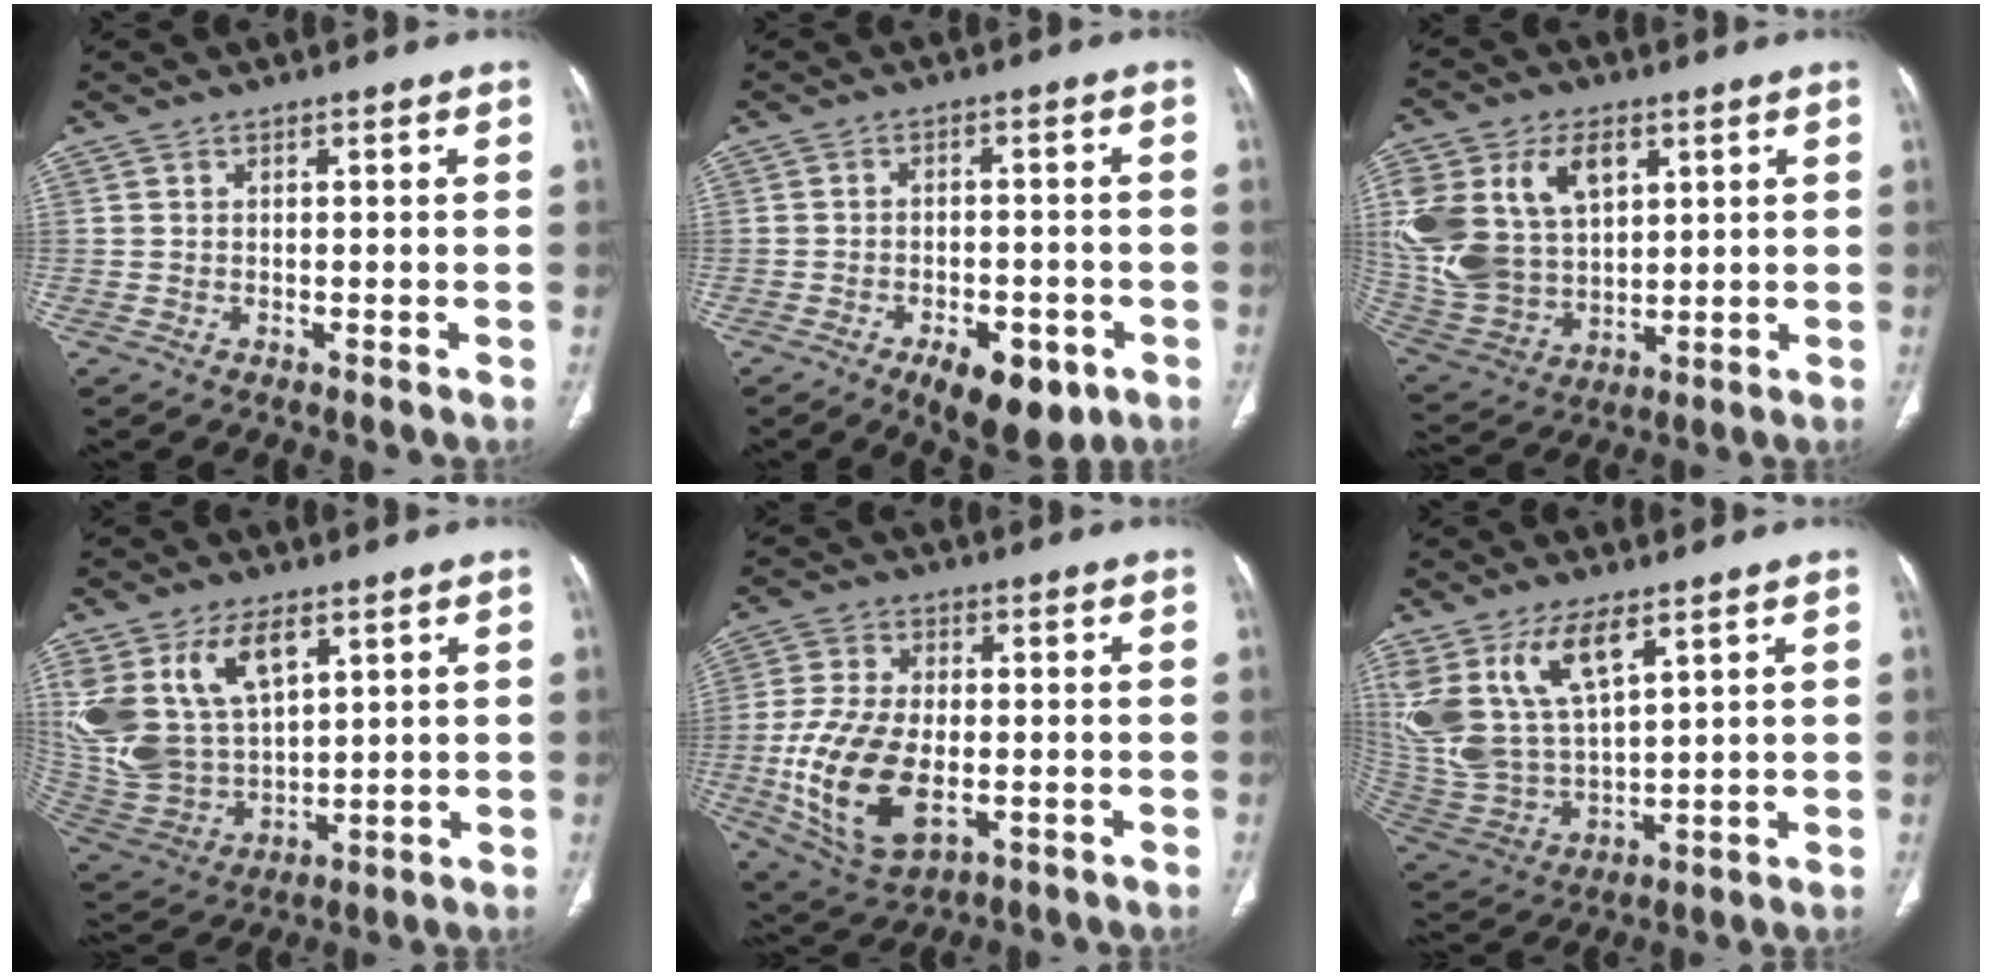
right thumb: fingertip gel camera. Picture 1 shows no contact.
{"total": 10.0, "force": [-5.1, 4.8, 7.2], "torque": [-0.085, 0.013, -0.065]}
{"total": 21.9, "force": [6.9, 14.9, 14.6], "torque": [-0.312, 0.001, 0.147]}
{"total": 18.7, "force": [7.8, 10.9, 13.0], "torque": [-0.260, -0.026, 0.169]}
{"total": 16.3, "force": [-3.4, 8.9, 13.2], "torque": [-0.264, -0.003, -0.049]}
{"total": 15.9, "force": [8.2, 7.2, 11.6], "torque": [-0.232, -0.030, 0.179]}